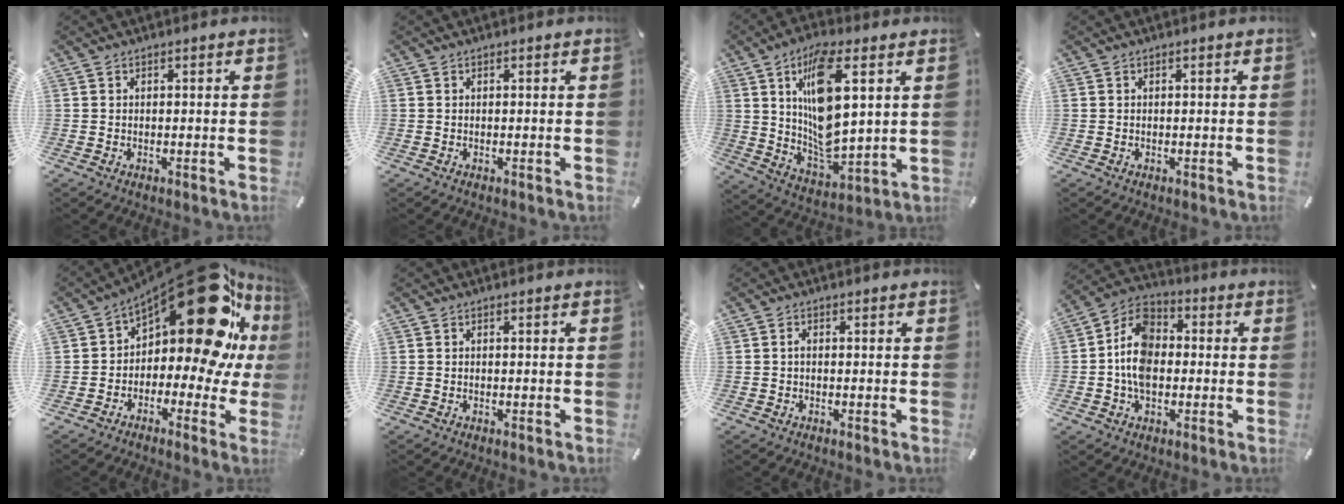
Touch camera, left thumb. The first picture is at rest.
{"total": 0.0}
{"total": 15.7, "force": [6.2, 6.5, 12.9], "torque": [-0.257, -0.029, 0.101]}
{"total": 0.0}
{"total": 26.0, "force": [10.0, 12.3, 20.6], "torque": [-0.270, -0.085, 0.169]}
{"total": 0.0}
{"total": 0.9, "force": [-0.1, 0.4, 0.8], "torque": [-0.016, 0.001, -0.004]}
{"total": 10.7, "force": [-1.3, 7.9, 7.1], "torque": [-0.156, 0.023, -0.024]}